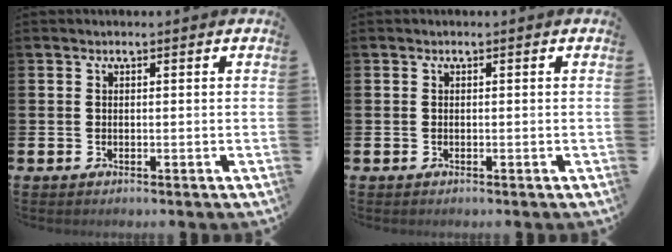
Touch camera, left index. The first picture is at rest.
{"total": 0.0}